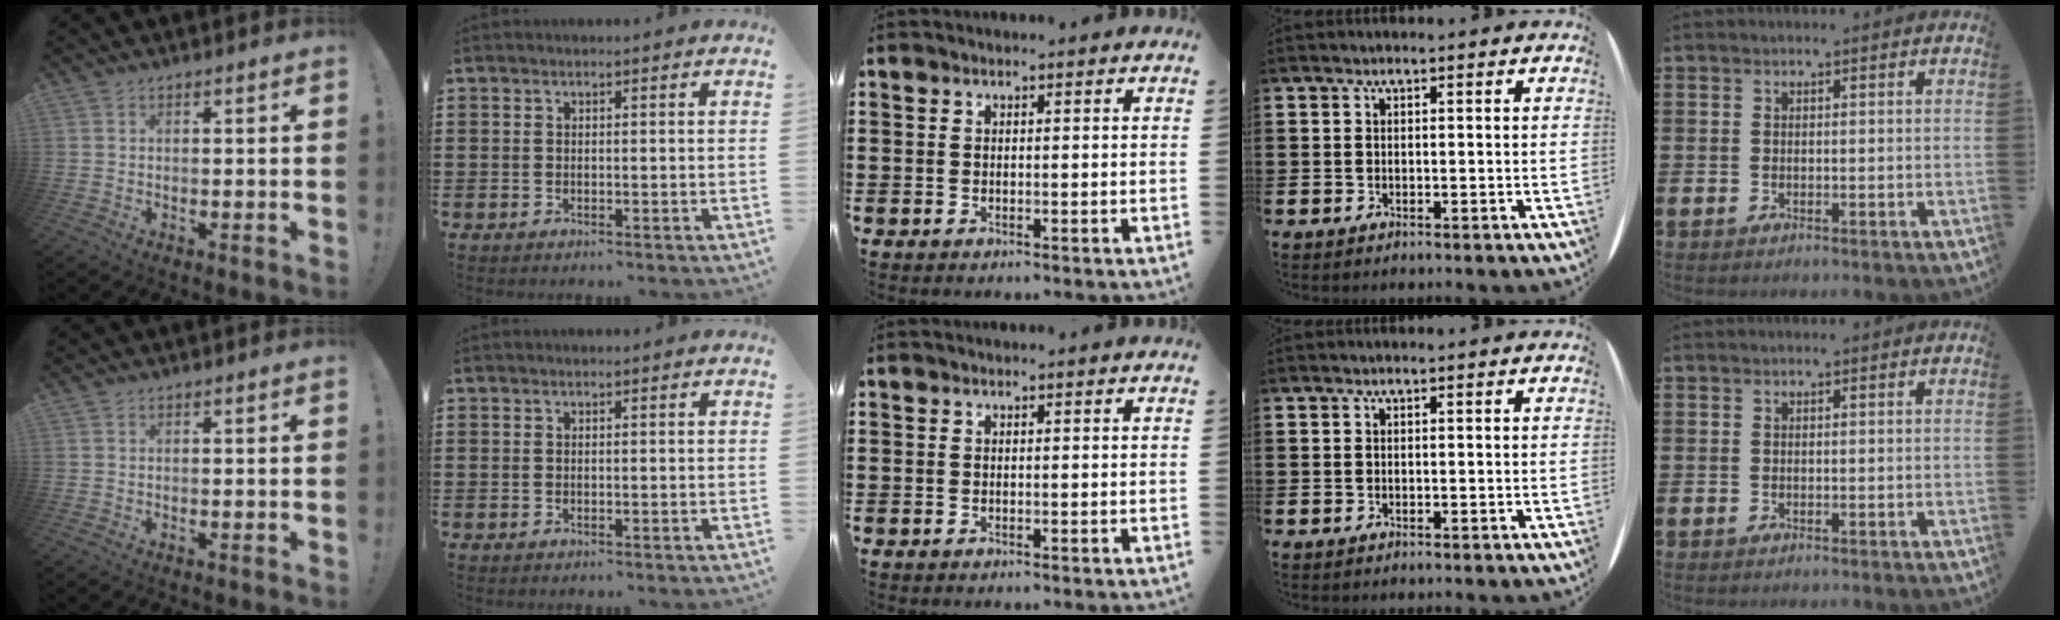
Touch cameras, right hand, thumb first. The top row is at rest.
{}